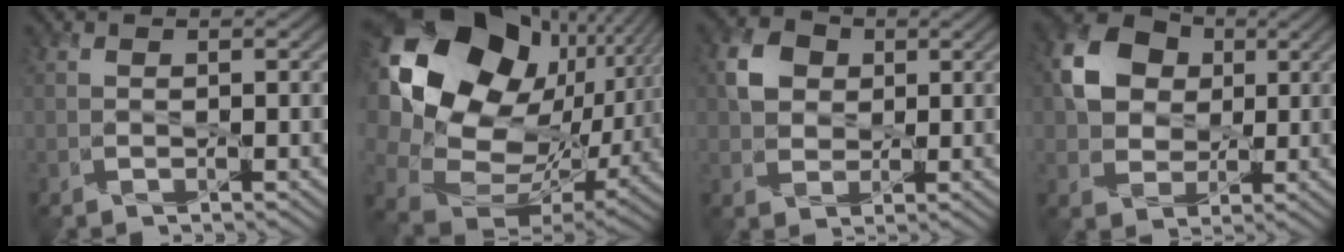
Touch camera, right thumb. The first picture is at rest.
{"total": 22.8, "force": [8.0, 16.9, 13.1], "torque": [-0.334, 0.011, 0.172]}
{"total": 4.2, "force": [1.4, 3.7, 1.6], "torque": [-0.038, 0.009, 0.026]}
{"total": 7.9, "force": [2.2, 6.5, 3.8], "torque": [-0.095, 0.011, 0.030]}